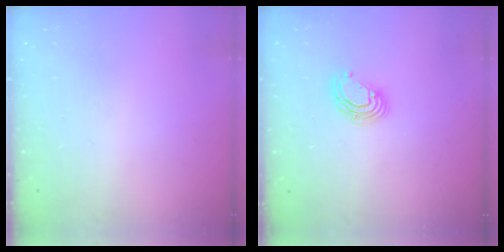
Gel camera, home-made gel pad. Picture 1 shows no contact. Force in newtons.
{"total": 7.0, "press": 7.0, "slide": 0.8}